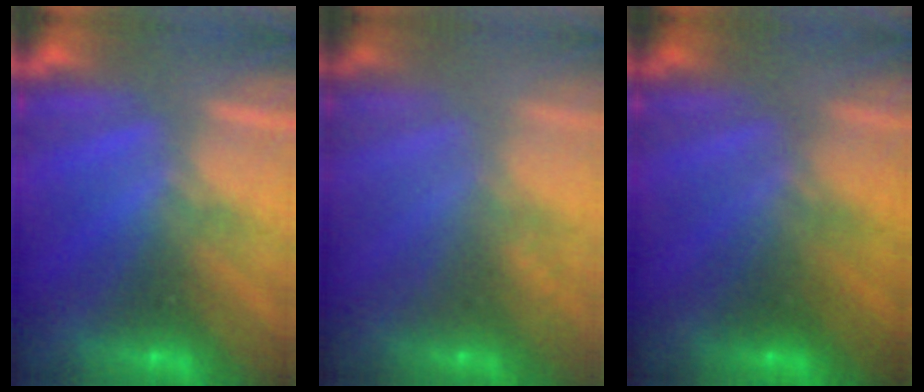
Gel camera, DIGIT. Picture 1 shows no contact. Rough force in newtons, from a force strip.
{"total": 2.5}
{"total": 2.0}